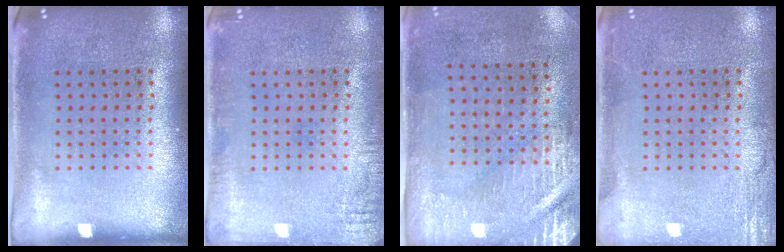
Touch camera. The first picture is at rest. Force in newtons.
{"total": 1.7, "press": 1.7, "slide": 0.2}
{"total": 2.9, "press": 2.5, "slide": 1.5}
{"total": 2.6, "press": 2.6, "slide": 0.3}